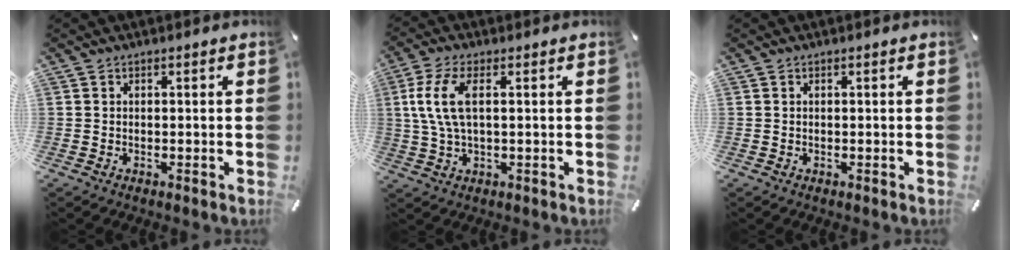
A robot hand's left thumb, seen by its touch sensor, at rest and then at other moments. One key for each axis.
{"total": 8.8, "fx": 1.6, "fy": 3.4, "fz": 7.9, "tx": -0.178, "ty": -0.006, "tz": 0.024}
{"total": 0.0}